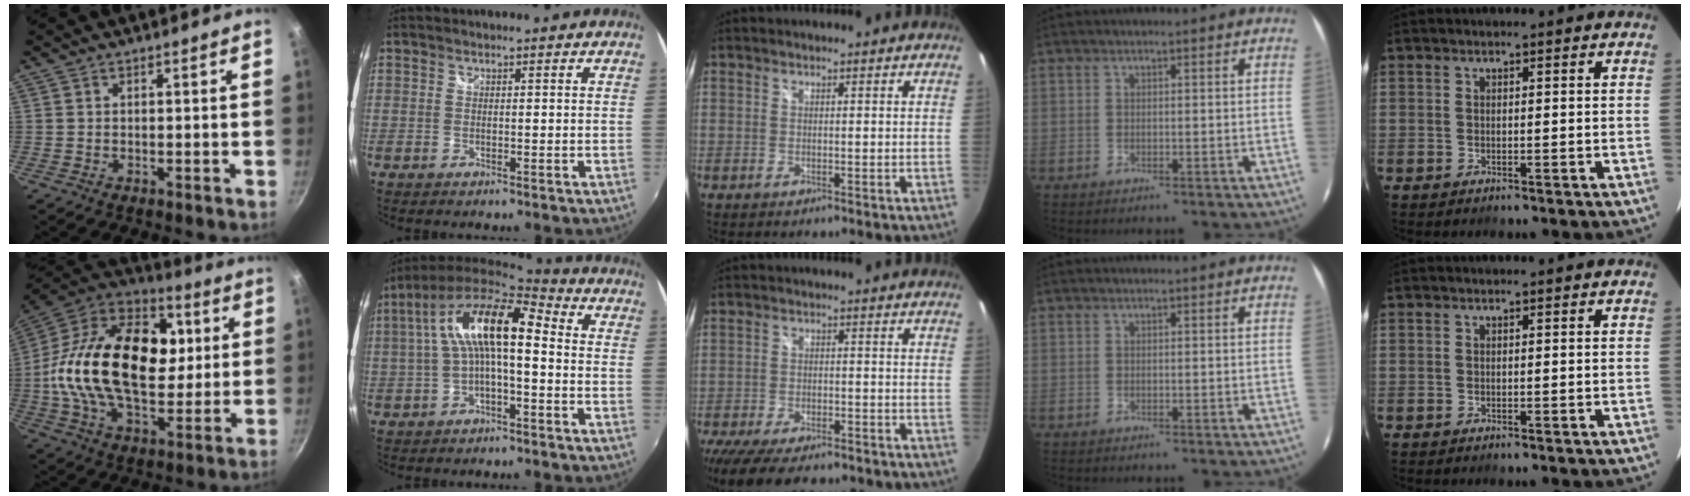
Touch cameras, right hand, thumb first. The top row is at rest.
{"thumb": {"total": 30.7, "force": [2.8, 19.1, 23.9], "torque": [-0.402, 0.026, 0.033]}, "index": {"total": 13.3, "force": [1.1, 4.3, 12.6], "torque": [-0.228, 0.026, 0.012]}, "middle": {"total": 16.5, "force": [-13.0, 5.7, 8.5], "torque": [-0.186, -0.041, -0.198]}}